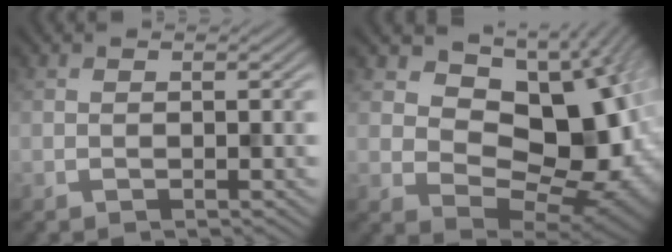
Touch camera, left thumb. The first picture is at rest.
{"total": 13.6, "force": [2.6, 8.9, 9.9], "torque": [-0.146, -0.008, 0.045]}